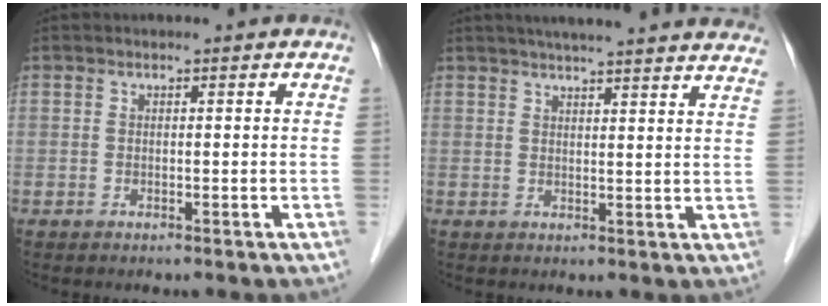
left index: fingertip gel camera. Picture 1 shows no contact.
{"total": 21.1, "force": [19.0, 1.0, 9.1], "torque": [-0.129, 0.005, 0.228]}